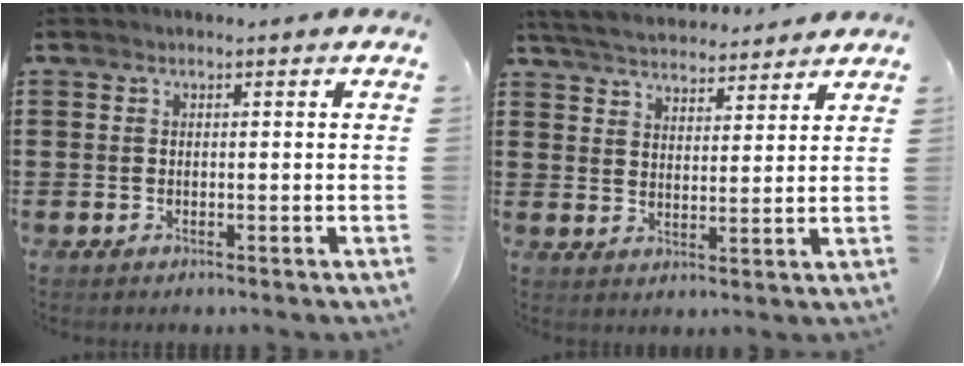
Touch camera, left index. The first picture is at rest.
{"total": 4.8, "force": [4.7, 0.8, 0.7], "torque": [-0.034, -0.021, 0.083]}